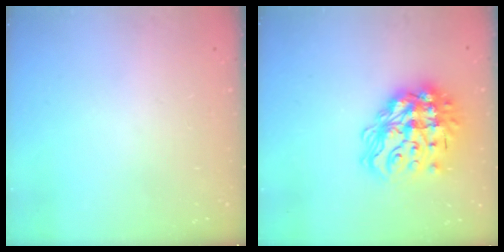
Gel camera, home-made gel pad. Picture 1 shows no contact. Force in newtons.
{"total": 21.1, "press": 21.0, "slide": 2.0}